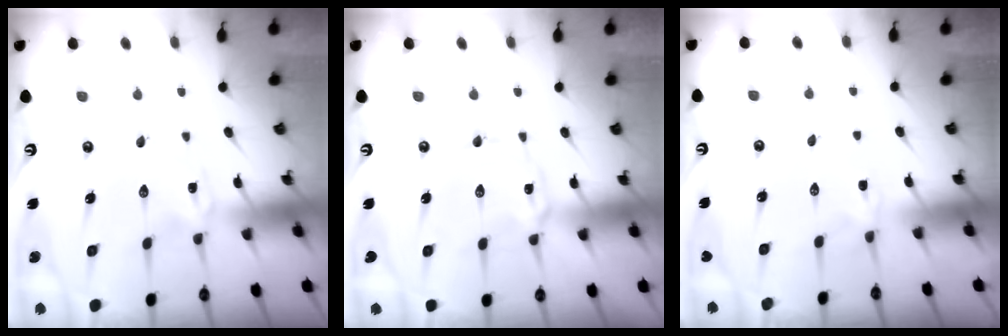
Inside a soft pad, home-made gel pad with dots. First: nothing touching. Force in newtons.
{"total": 2.3, "press": 2.3, "slide": 0.2}
{"total": 1.9, "press": 1.8, "slide": 0.6}